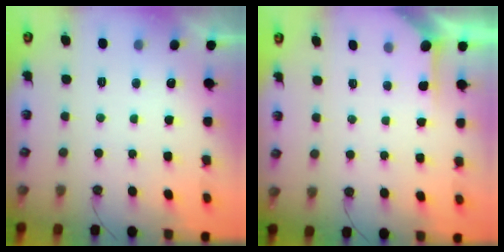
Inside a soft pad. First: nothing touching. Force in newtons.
{"total": 2.4, "press": 2.4, "slide": 0.3}